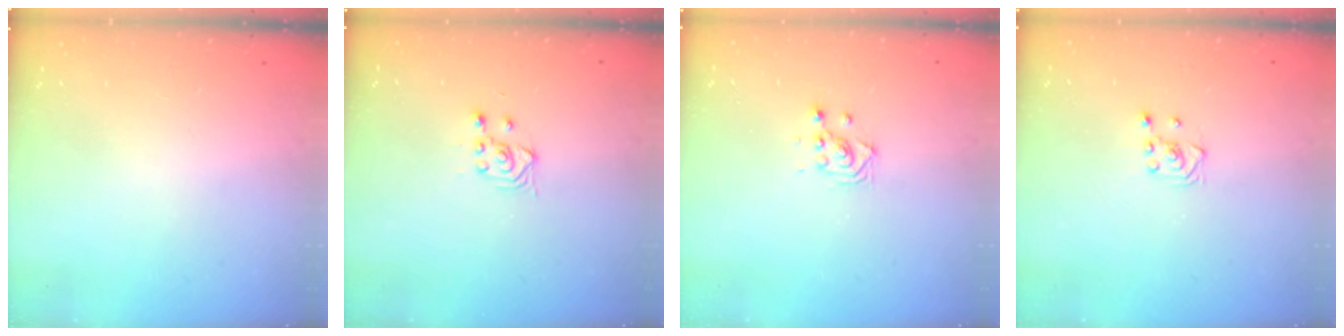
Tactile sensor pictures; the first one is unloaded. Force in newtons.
{"total": 3.3, "press": 3.0, "slide": 1.4}
{"total": 2.9, "press": 2.9, "slide": 0.1}
{"total": 3.0, "press": 2.9, "slide": 0.9}